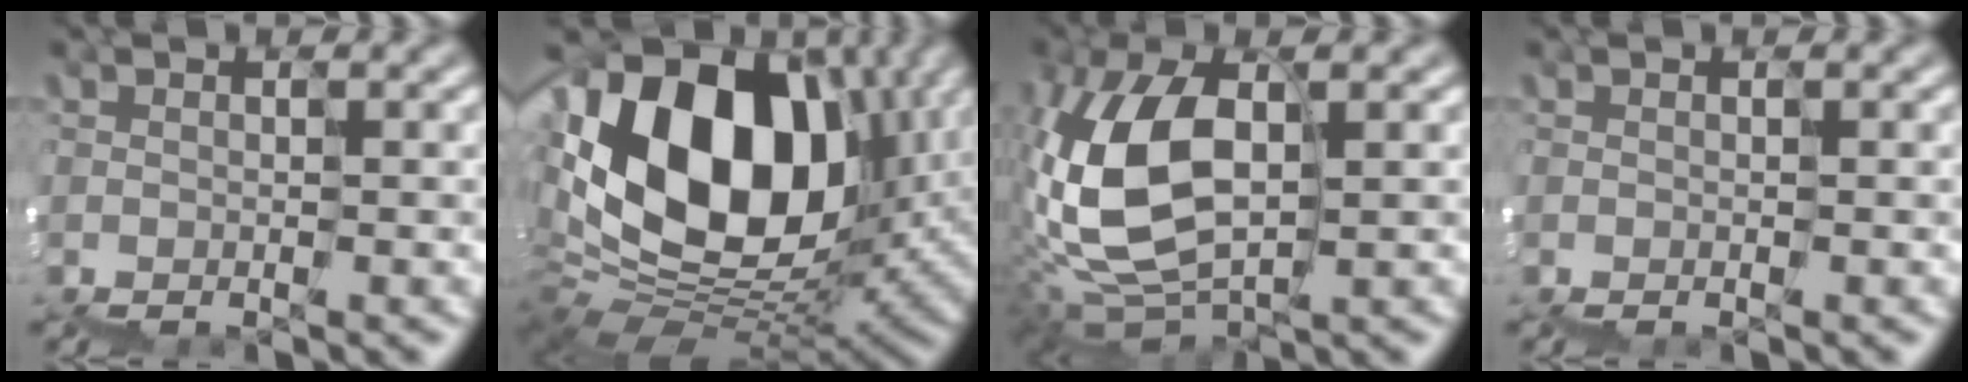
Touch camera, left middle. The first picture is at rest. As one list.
[{"total": 13.4, "force": [2.7, 9.4, 9.1], "torque": [-0.174, 0.022, 0.036]}, {"total": 8.0, "force": [0.5, 4.8, 6.5], "torque": [-0.176, 0.016, 0.008]}, {"total": 0.0}]